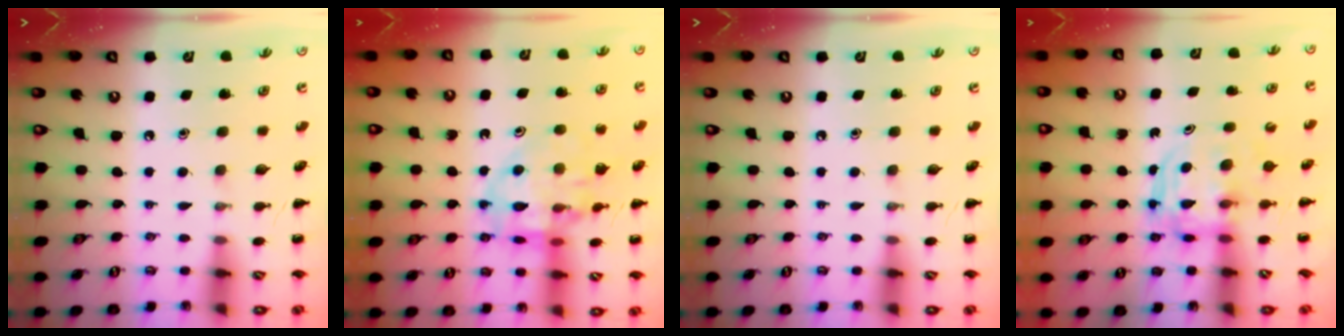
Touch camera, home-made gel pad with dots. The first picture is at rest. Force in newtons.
{"total": 14.1, "press": 13.9, "slide": 2.3}
{"total": 0.0}
{"total": 3.6, "press": 3.6, "slide": 0.2}